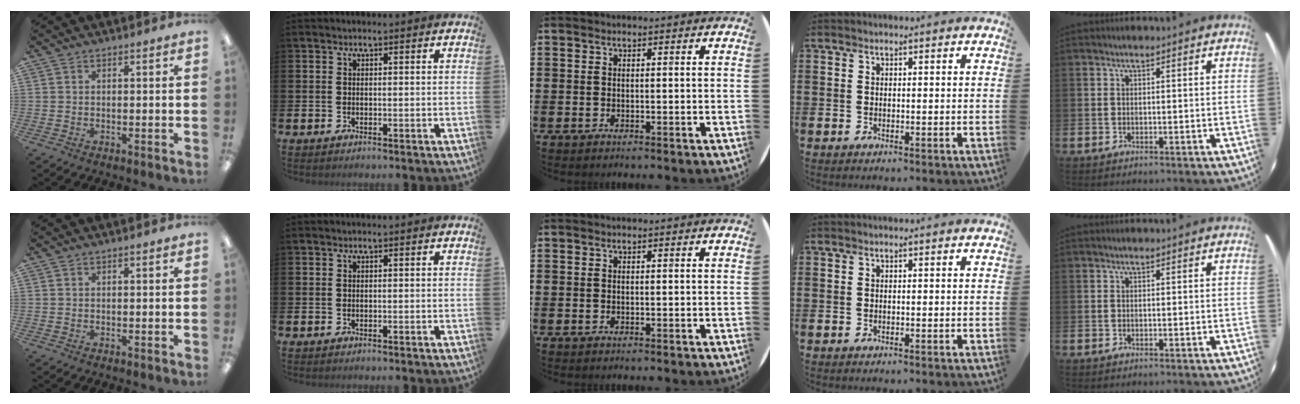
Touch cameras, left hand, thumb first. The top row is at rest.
{}